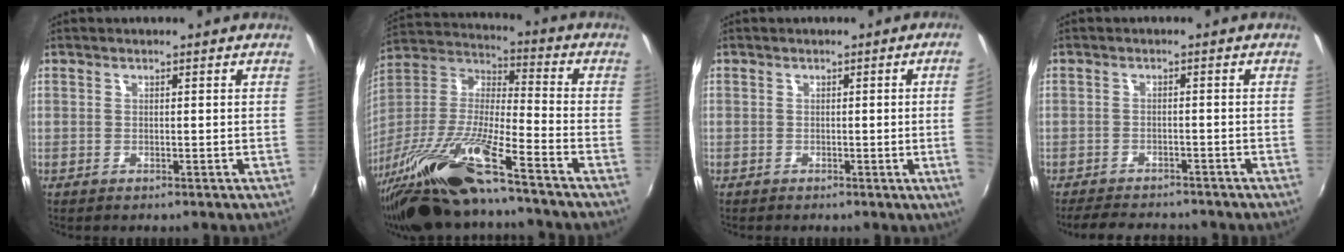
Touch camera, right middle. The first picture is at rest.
{"total": 21.6, "force": [-15.7, 2.1, 14.7], "torque": [-0.278, -0.029, -0.297]}
{"total": 4.1, "force": [0.1, -1.9, 3.6], "torque": [-0.055, -0.009, 0.006]}
{"total": 8.2, "force": [-7.4, 2.4, 2.7], "torque": [-0.074, -0.005, -0.110]}